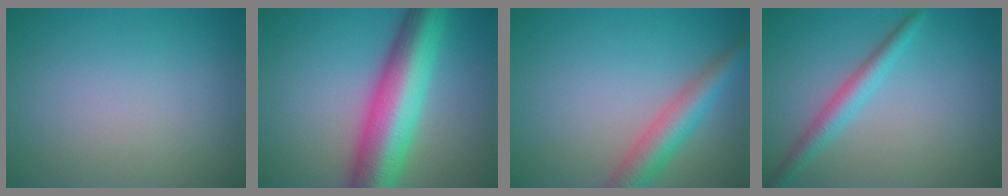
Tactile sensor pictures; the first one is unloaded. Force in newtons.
{"total": 10.7, "press": 10.7, "slide": 0.2}
{"total": 4.6, "press": 4.6, "slide": 0.1}
{"total": 2.8, "press": 2.8, "slide": 0.0}